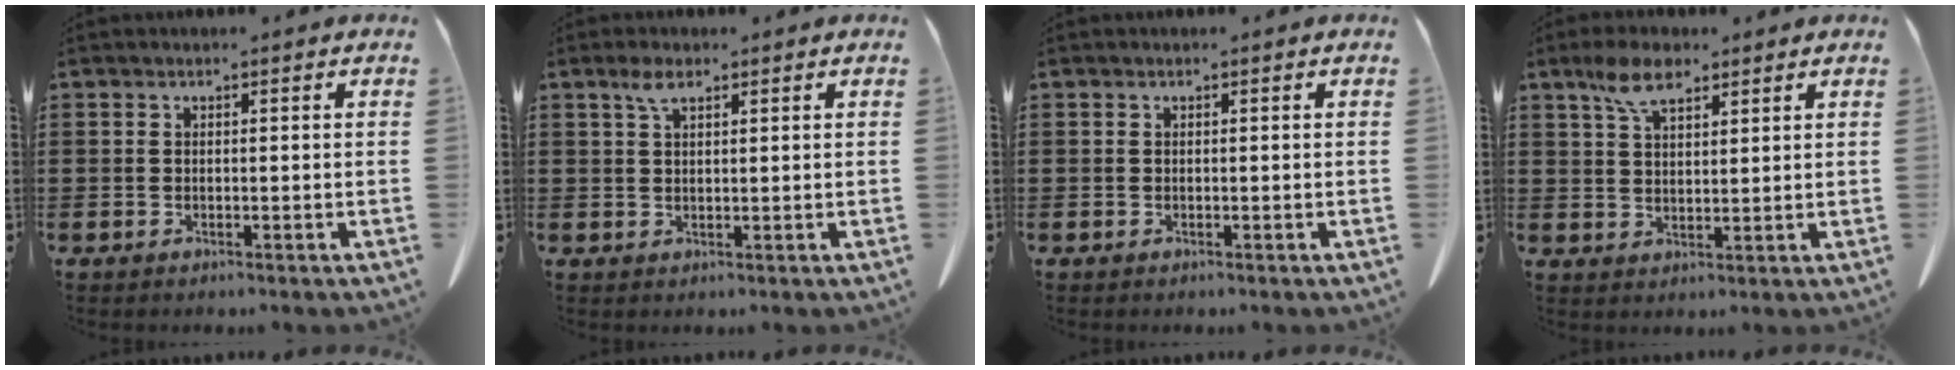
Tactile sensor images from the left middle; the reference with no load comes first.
{"total": 2.7, "force": [1.6, 0.9, 2.0], "torque": [-0.046, 0.002, 0.029]}
{"total": 0.0}
{"total": 5.9, "force": [3.9, 2.5, 3.7], "torque": [-0.084, 0.004, 0.073]}